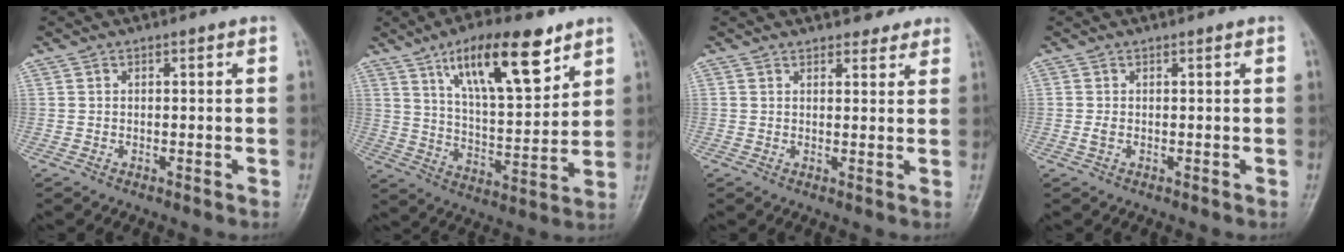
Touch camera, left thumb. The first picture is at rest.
{"total": 17.2, "force": [9.9, 5.9, 12.8], "torque": [-0.180, -0.045, 0.170]}
{"total": 4.2, "force": [3.7, 1.7, 1.1], "torque": [0.013, -0.018, 0.042]}
{"total": 0.9, "force": [0.1, 0.4, 0.8], "torque": [-0.020, 0.006, 0.005]}